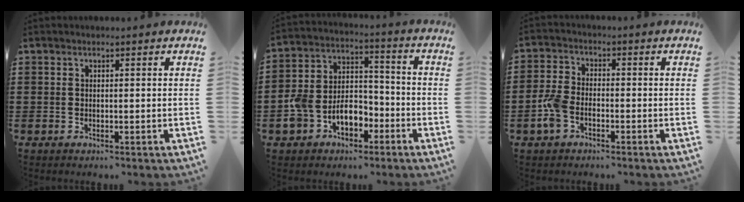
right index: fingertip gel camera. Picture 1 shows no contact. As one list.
[{"total": 8.1, "force": [-3.7, 6.0, 3.9], "torque": [-0.097, 0.023, -0.070]}, {"total": 4.4, "force": [-2.0, 2.4, 3.0], "torque": [-0.088, -0.003, -0.046]}]